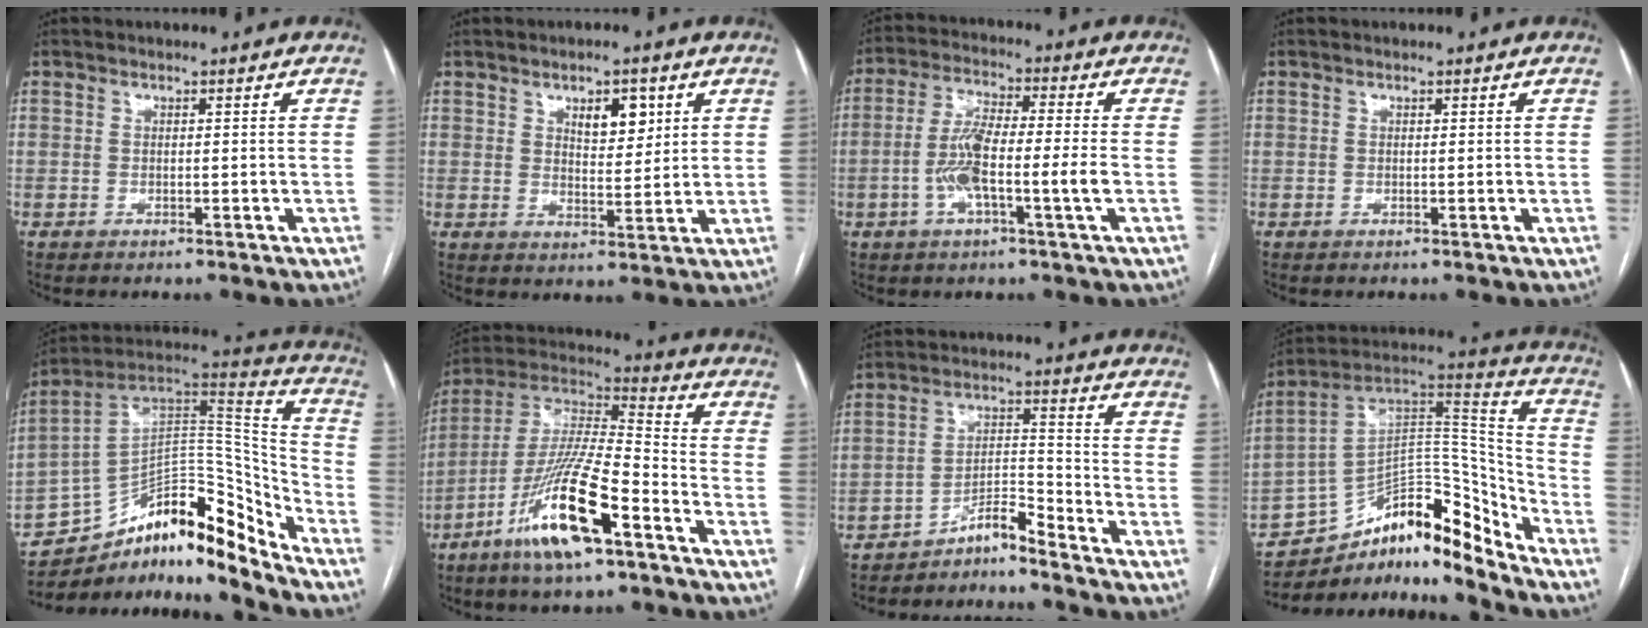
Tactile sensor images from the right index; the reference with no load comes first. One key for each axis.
{"total": 5.6, "fx": 2.6, "fy": 2.5, "fz": 4.2, "tx": -0.065, "ty": 0.001, "tz": 0.044}
{"total": 9.1, "fx": -2.2, "fy": 0.5, "fz": 8.8, "tx": -0.178, "ty": 0.008, "tz": -0.048}
{"total": 0.0}
{"total": 18.9, "fx": -14.7, "fy": 6.0, "fz": 10.2, "tx": -0.138, "ty": 0.085, "tz": -0.240}
{"total": 17.1, "fx": -8.9, "fy": 2.5, "fz": 14.4, "tx": -0.292, "ty": -0.017, "tz": -0.161}
{"total": 5.3, "fx": -5.1, "fy": -0.2, "fz": 1.6, "tx": -0.021, "ty": 0.008, "tz": -0.087}
{"total": 16.5, "fx": -13.1, "fy": 5.2, "fz": 8.5, "tx": -0.116, "ty": 0.082, "tz": -0.217}